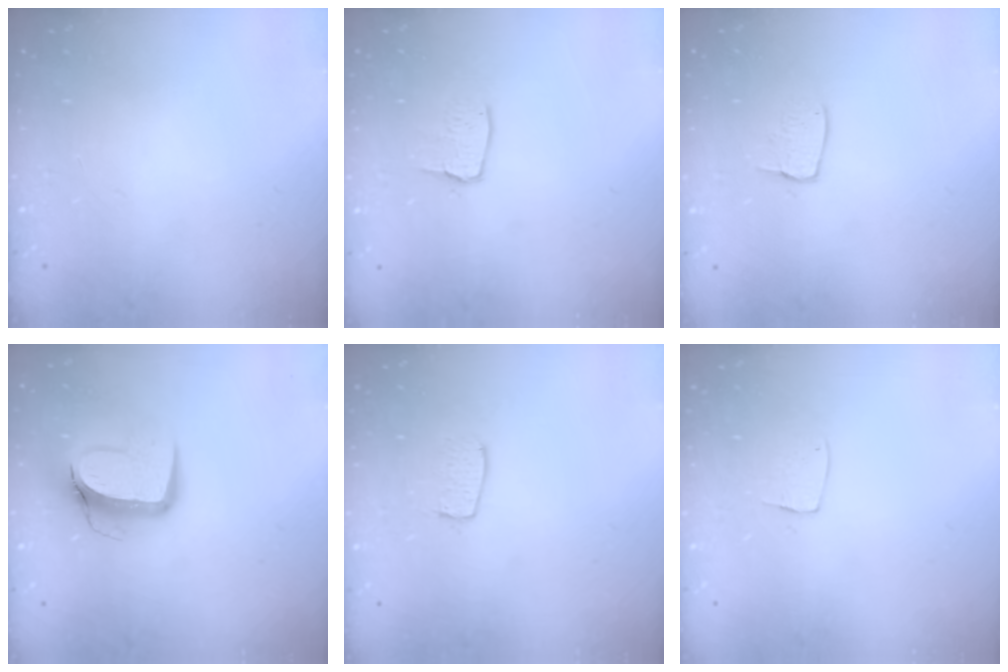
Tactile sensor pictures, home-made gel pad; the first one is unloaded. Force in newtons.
{"total": 3.0, "press": 3.0, "slide": 0.2}
{"total": 5.2, "press": 5.2, "slide": 0.3}
{"total": 10.8, "press": 10.7, "slide": 1.1}
{"total": 5.9, "press": 5.9, "slide": 0.3}
{"total": 5.2, "press": 5.2, "slide": 0.3}